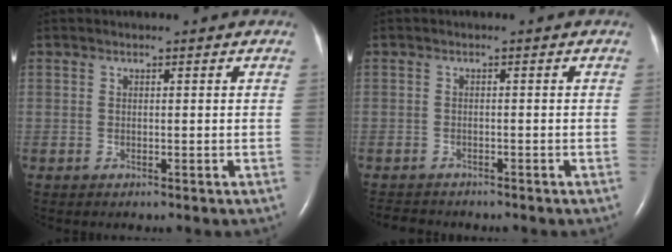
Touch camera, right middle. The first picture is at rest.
{"total": 3.3, "force": [-3.1, 0.9, 0.5], "torque": [-0.007, -0.009, -0.048]}